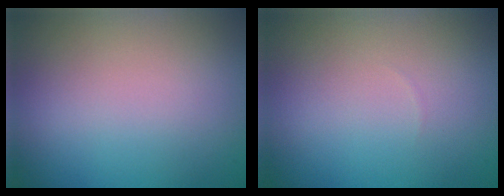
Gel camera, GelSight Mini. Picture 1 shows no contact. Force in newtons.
{"total": 0.0}